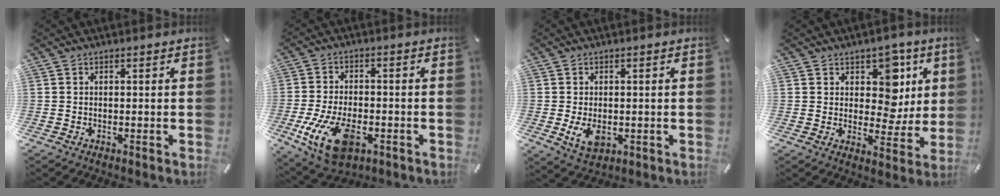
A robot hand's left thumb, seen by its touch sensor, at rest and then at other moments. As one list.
[{"total": 13.9, "force": [-4.7, 8.1, 10.2], "torque": [-0.202, 0.001, -0.084]}, {"total": 5.2, "force": [-0.8, 3.4, 3.8], "torque": [-0.077, -0.009, -0.019]}, {"total": 10.9, "force": [4.2, 8.4, 5.6], "torque": [-0.057, -0.034, 0.074]}]